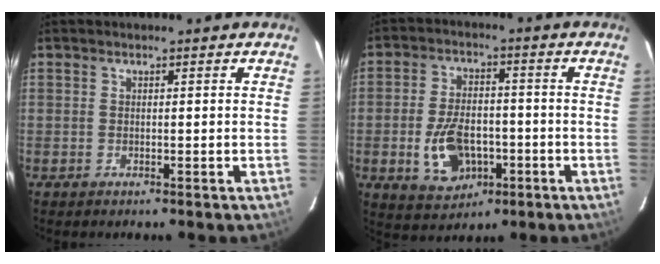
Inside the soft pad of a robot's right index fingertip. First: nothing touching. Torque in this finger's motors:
{"motor_torque": [0.88, -0.03, 0.27, 0.09]}